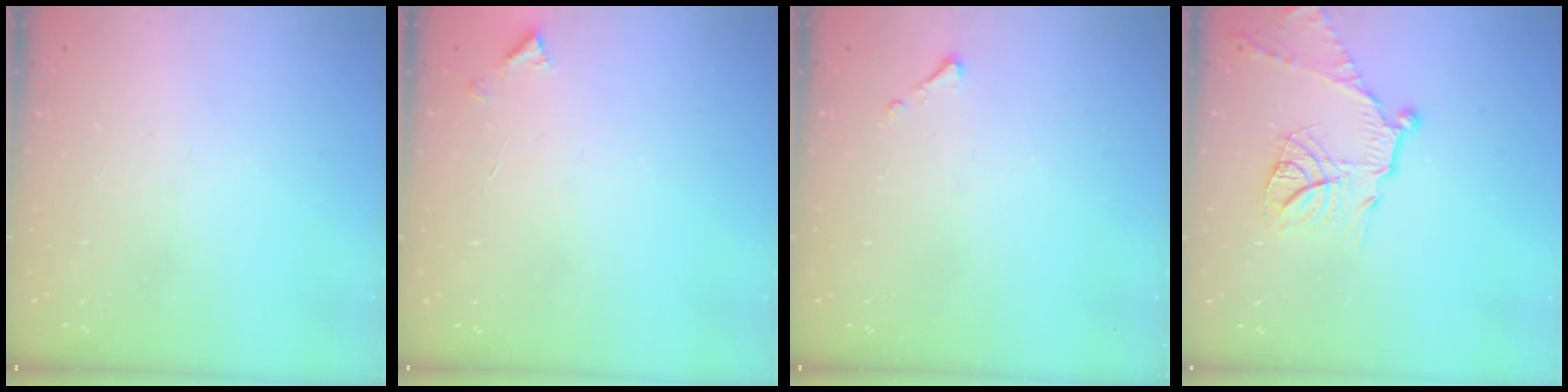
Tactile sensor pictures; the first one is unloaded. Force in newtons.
{"total": 4.3, "press": 4.2, "slide": 0.3}
{"total": 2.5, "press": 2.5, "slide": 0.3}
{"total": 16.0, "press": 16.0, "slide": 1.4}